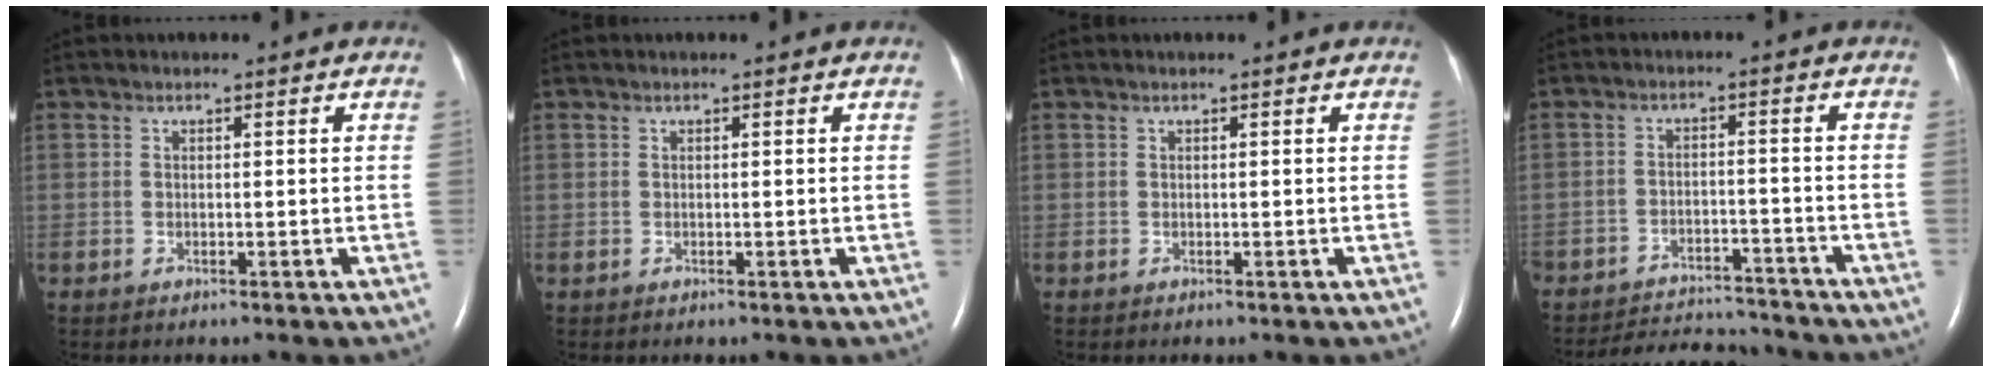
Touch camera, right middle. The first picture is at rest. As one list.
[{"total": 0.0}, {"total": 0.0}, {"total": 11.1, "force": [-10.8, 1.9, 1.8], "torque": [-0.027, -0.003, -0.155]}]